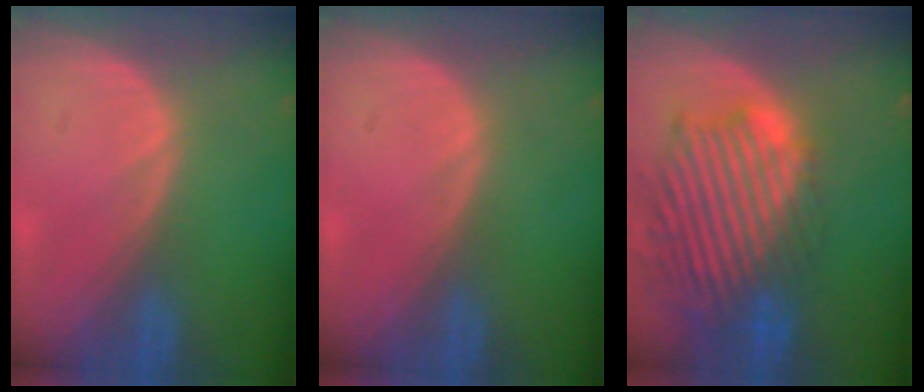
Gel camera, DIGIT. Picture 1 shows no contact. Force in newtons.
{"total": 0.0}
{"total": 13.8, "press": 11.8, "slide": 7.2}